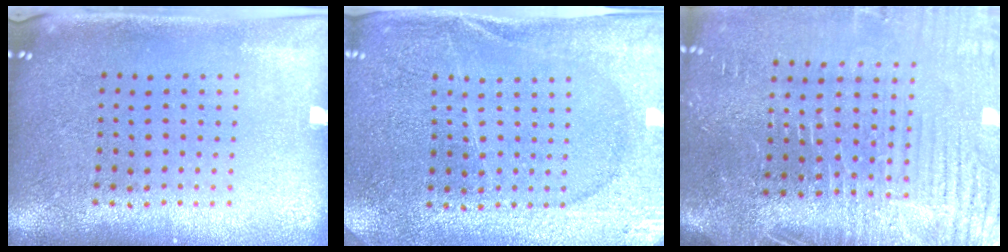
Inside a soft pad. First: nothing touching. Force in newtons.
{"total": 2.9, "press": 2.9, "slide": 0.3}
{"total": 4.3, "press": 3.8, "slide": 2.1}